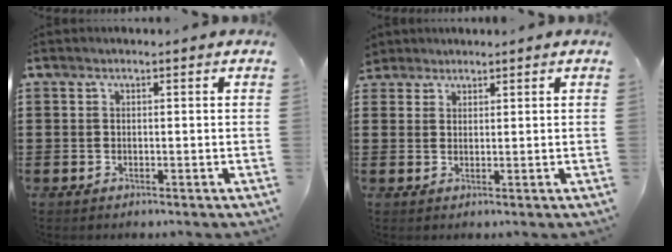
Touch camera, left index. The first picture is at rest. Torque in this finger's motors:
{"motor_torque": [-0.03, -0.03, 0.00, -0.02]}